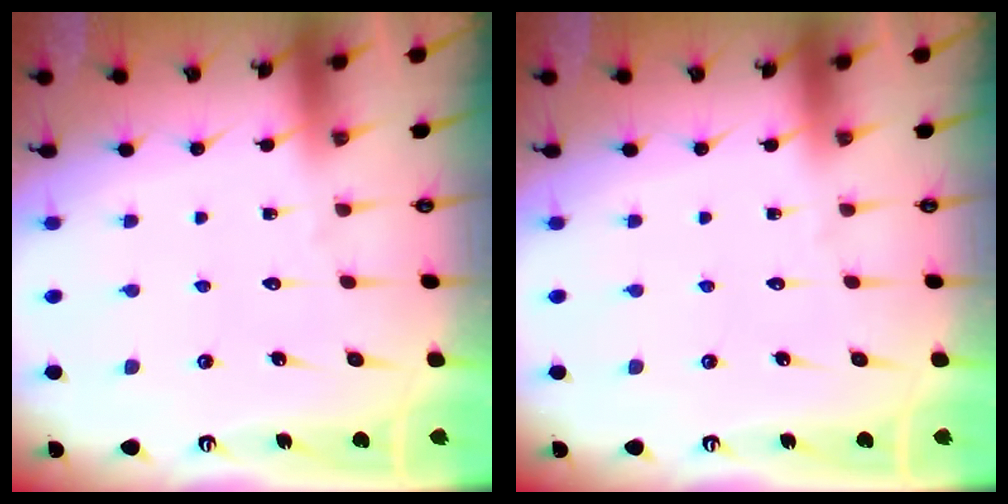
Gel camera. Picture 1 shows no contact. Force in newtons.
{"total": 0.0}